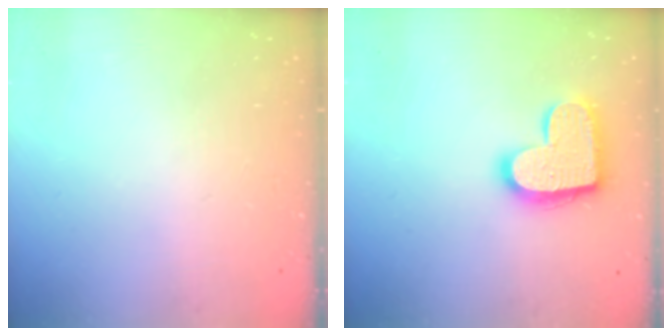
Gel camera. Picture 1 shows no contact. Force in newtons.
{"total": 15.3, "press": 15.3, "slide": 1.1}